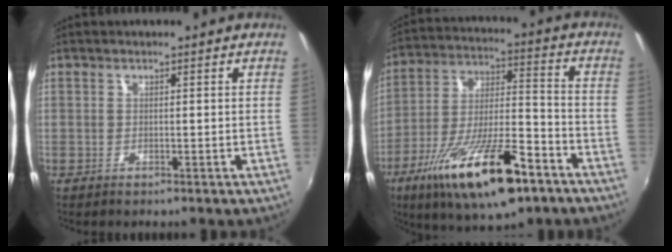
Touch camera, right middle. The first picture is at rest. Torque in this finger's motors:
{"motor_torque": [1.46, -0.68, 1.05, 0.21]}